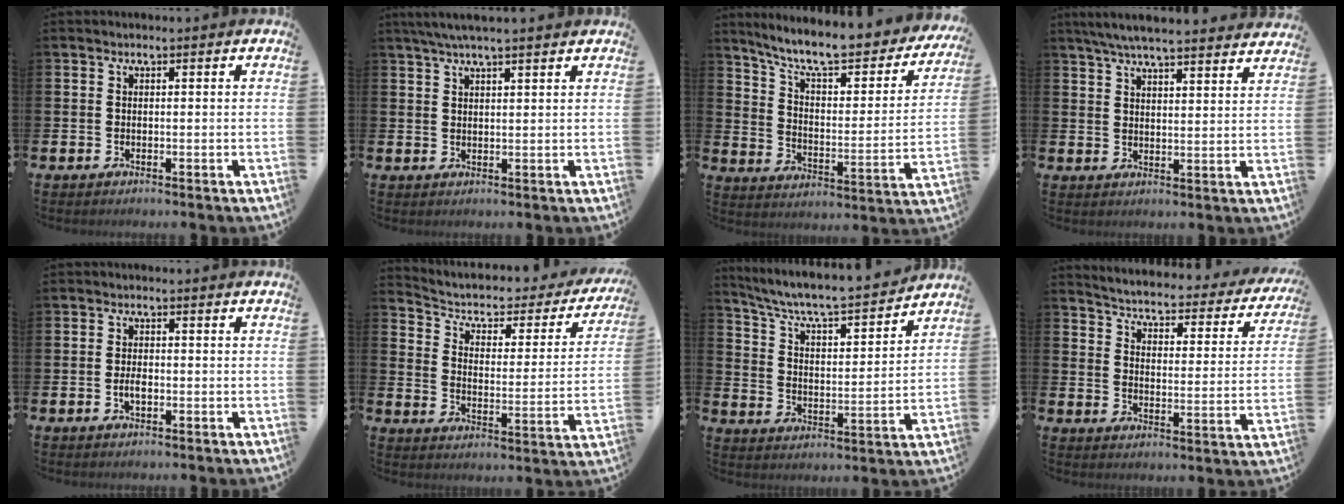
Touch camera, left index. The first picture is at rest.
{"total": 3.8, "force": [3.3, 0.2, 1.9], "torque": [-0.051, 0.002, 0.061]}
{"total": 9.3, "force": [8.0, 2.1, 4.2], "torque": [-0.106, -0.060, 0.133]}
{"total": 6.2, "force": [6.0, 0.4, 1.7], "torque": [-0.050, -0.028, 0.107]}
{"total": 1.9, "force": [-0.4, 0.9, 1.6], "torque": [-0.023, -0.002, -0.010]}
{"total": 4.3, "force": [3.5, 2.0, 1.6], "torque": [-0.059, -0.026, 0.050]}
{"total": 6.8, "force": [6.3, 0.7, 2.3], "torque": [-0.079, -0.052, 0.103]}
{"total": 3.4, "force": [3.2, 0.8, 0.9], "torque": [-0.043, -0.032, 0.045]}